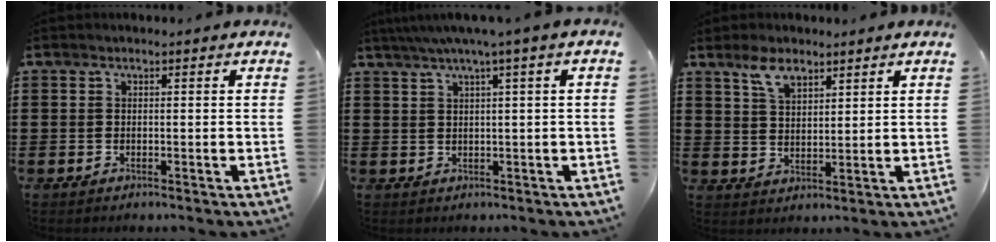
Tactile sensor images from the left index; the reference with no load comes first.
{"total": 2.7, "force": [1.1, 0.0, 2.5], "torque": [-0.047, 0.001, 0.019]}
{"total": 5.2, "force": [3.6, 2.6, 2.7], "torque": [-0.056, 0.004, 0.065]}